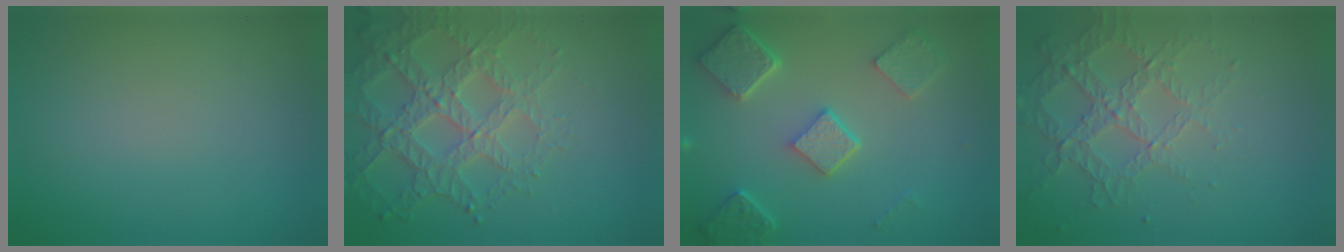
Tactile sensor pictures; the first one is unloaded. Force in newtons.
{"total": 5.7, "press": 4.6, "slide": 3.3}
{"total": 5.3, "press": 4.2, "slide": 3.3}
{"total": 4.2, "press": 3.0, "slide": 2.9}